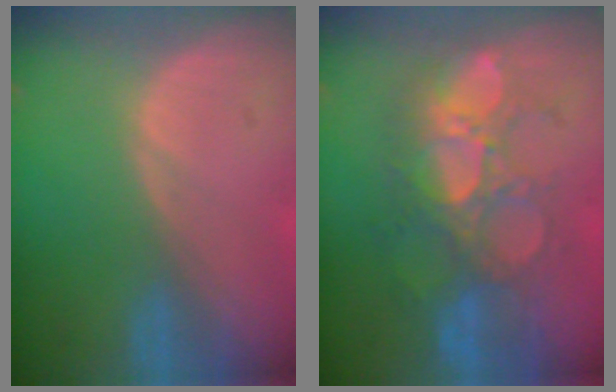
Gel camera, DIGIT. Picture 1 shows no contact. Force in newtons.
{"total": 10.5, "press": 9.3, "slide": 4.8}